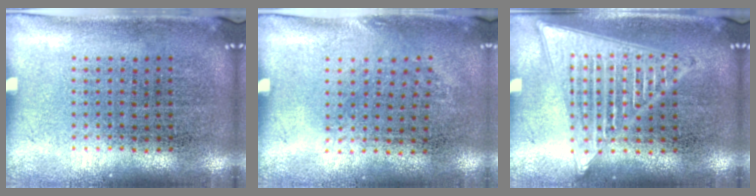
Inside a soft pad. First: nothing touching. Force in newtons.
{"total": 0.7, "press": 0.6, "slide": 0.5}
{"total": 2.9, "press": 2.9, "slide": 0.3}